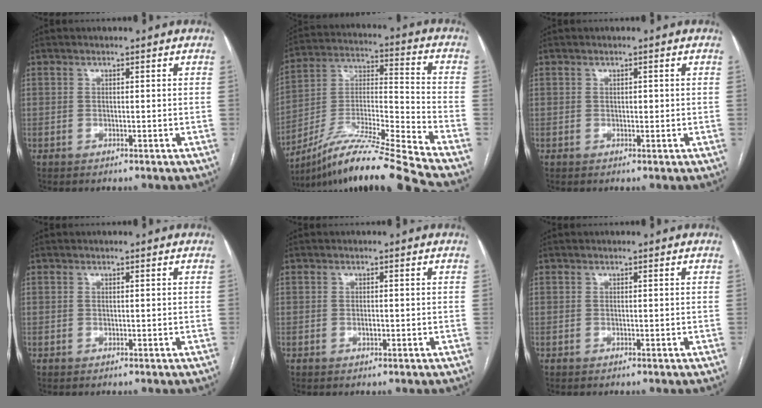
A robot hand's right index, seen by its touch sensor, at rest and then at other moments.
{"total": 20.1, "force": [-17.1, -2.2, 10.4], "torque": [-0.203, -0.011, -0.309]}
{"total": 0.7, "force": [0.1, 0.5, 0.6], "torque": [-0.007, 0.001, 0.001]}
{"total": 0.0}
{"total": 0.7, "force": [-0.2, 0.3, 0.6], "torque": [-0.012, 0.000, -0.003]}
{"total": 0.0}